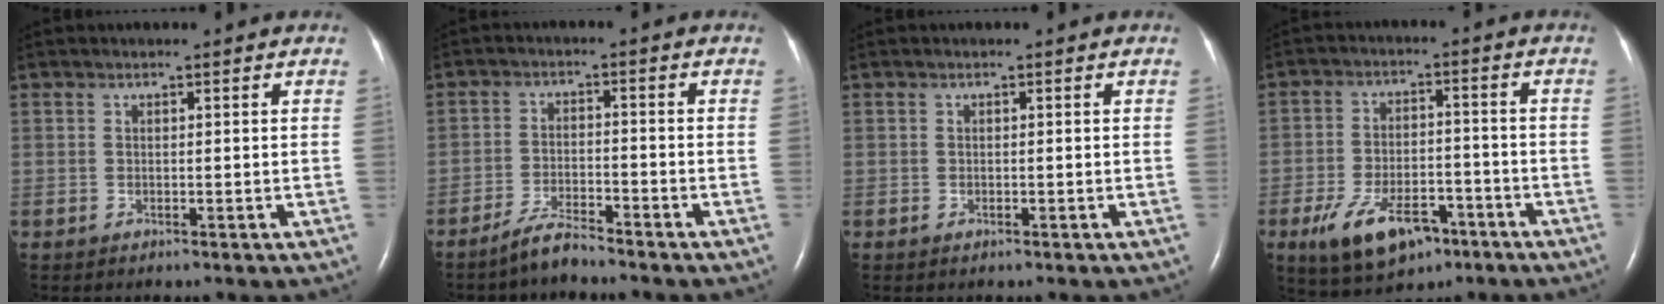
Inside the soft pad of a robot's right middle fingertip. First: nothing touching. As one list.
[{"total": 3.9, "force": [-3.7, 0.1, 1.4], "torque": [-0.033, -0.011, -0.071]}, {"total": 0.0}, {"total": 10.8, "force": [-6.1, 5.2, 7.3], "torque": [-0.135, -0.002, -0.095]}]